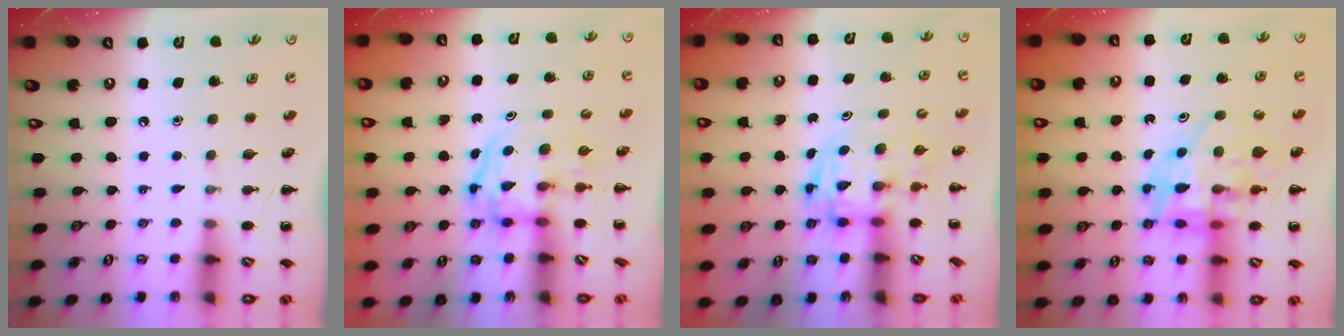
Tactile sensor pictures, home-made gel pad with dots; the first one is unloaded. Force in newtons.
{"total": 3.8, "press": 3.7, "slide": 0.6}
{"total": 2.9, "press": 2.9, "slide": 0.5}
{"total": 10.9, "press": 10.4, "slide": 3.3}